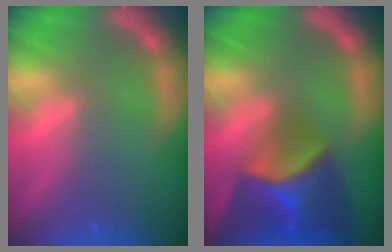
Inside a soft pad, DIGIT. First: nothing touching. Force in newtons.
{"total": 9.4}